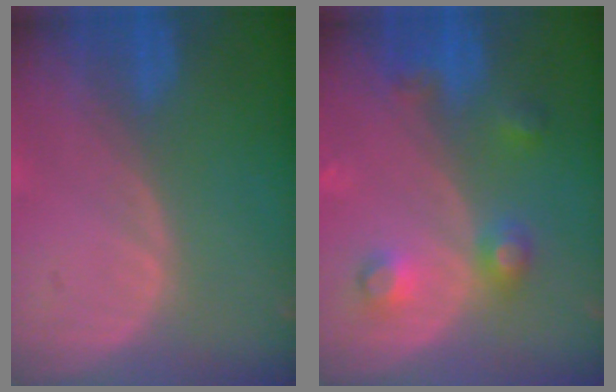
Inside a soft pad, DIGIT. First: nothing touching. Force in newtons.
{"total": 4.9, "press": 4.9, "slide": 0.2}